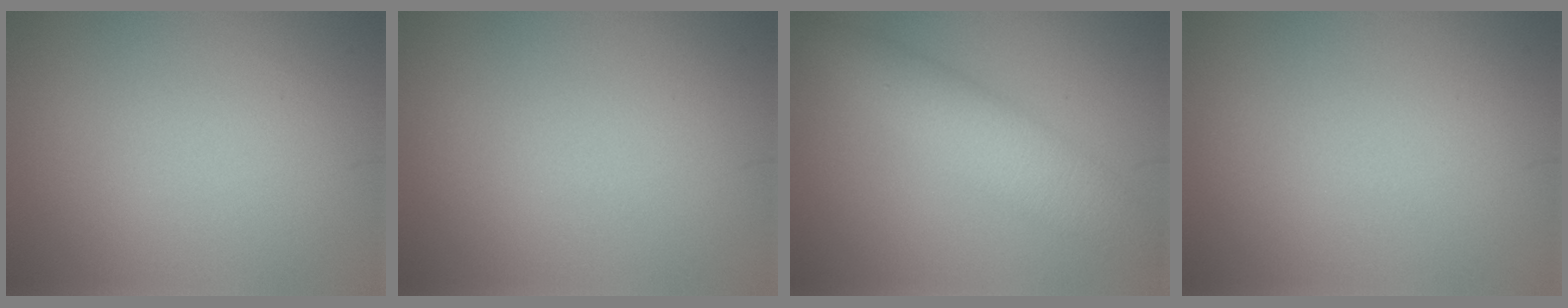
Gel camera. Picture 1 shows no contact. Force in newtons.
{"total": 0.0}
{"total": 4.5, "press": 4.5, "slide": 0.1}
{"total": 0.0}